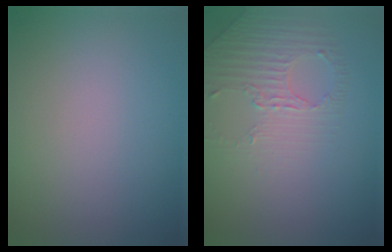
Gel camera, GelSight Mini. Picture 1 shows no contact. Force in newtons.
{"total": 1.8, "press": 1.5, "slide": 1.0}